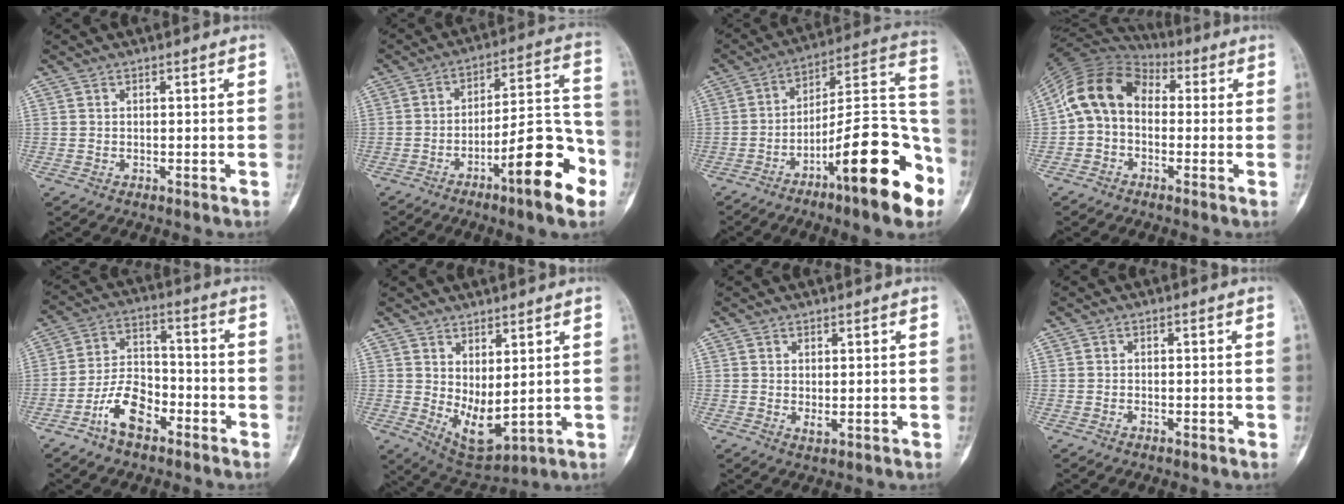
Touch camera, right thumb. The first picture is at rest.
{"total": 16.7, "force": [-8.0, 3.6, 14.2], "torque": [-0.202, 0.060, -0.119]}
{"total": 21.8, "force": [-10.3, 4.9, 18.6], "torque": [-0.254, 0.068, -0.161]}
{"total": 11.7, "force": [0.1, 8.6, 7.9], "torque": [-0.137, 0.036, -0.016]}
{"total": 9.9, "force": [-5.5, 5.4, 6.2], "torque": [-0.106, 0.045, -0.105]}
{"total": 8.1, "force": [1.0, 3.8, 7.1], "torque": [-0.107, -0.026, 0.042]}
{"total": 1.4, "force": [0.0, 0.7, 1.3], "torque": [-0.023, -0.006, 0.004]}
{"total": 0.5, "force": [-0.4, 0.3, 0.3], "torque": [-0.011, 0.003, -0.007]}